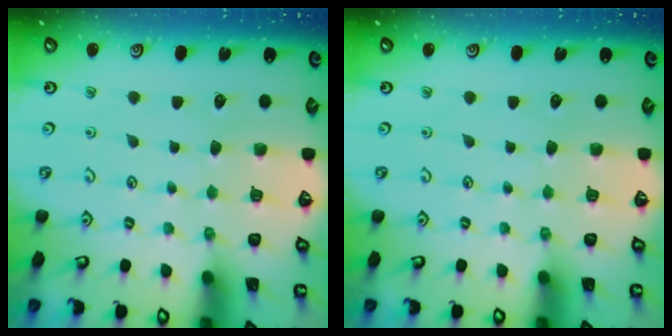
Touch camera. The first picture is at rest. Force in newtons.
{"total": 0.0}